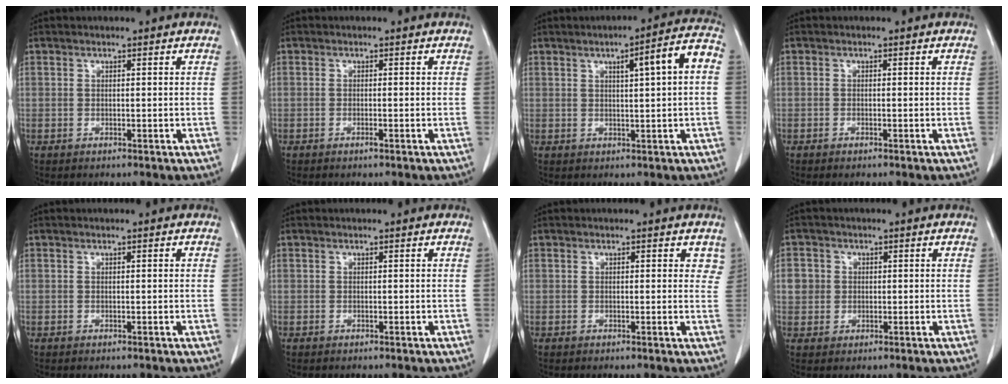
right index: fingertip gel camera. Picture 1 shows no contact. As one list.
[{"total": 0.5, "force": [-0.4, 0.0, 0.4], "torque": [-0.010, 0.001, -0.005]}, {"total": 7.6, "force": [1.4, 0.4, 7.5], "torque": [-0.104, 0.018, 0.017]}, {"total": 0.8, "force": [-0.6, 0.1, 0.4], "torque": [-0.013, -0.002, -0.008]}, {"total": 0.0}, {"total": 0.0}, {"total": 2.4, "force": [1.4, 1.2, 1.5], "torque": [0.001, 0.001, 0.010]}, {"total": 3.4, "force": [0.5, 3.3, 0.6], "torque": [-0.001, 0.010, 0.011]}]